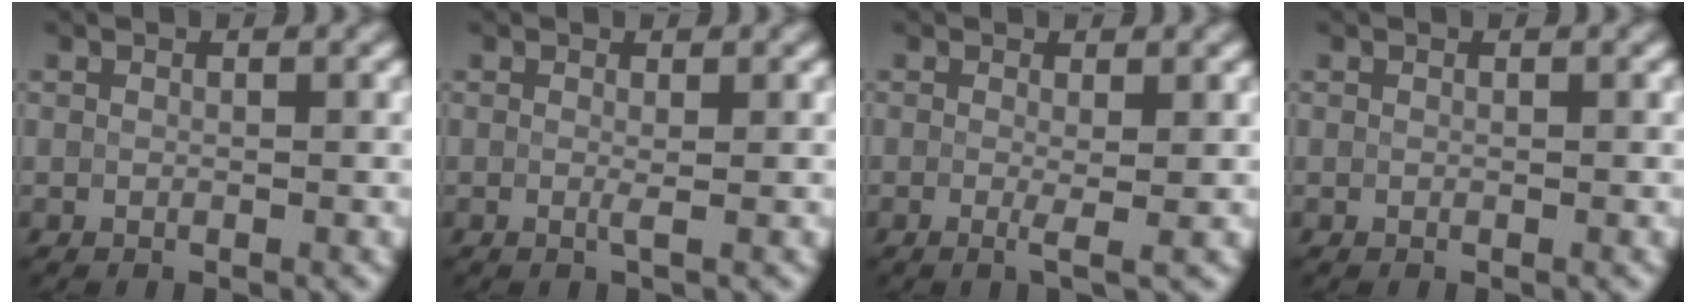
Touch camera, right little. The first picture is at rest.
{"total": 0.7, "force": [-0.1, 0.0, 0.7], "torque": [-0.015, -0.007, -0.003]}
{"total": 1.4, "force": [-0.2, 0.1, 1.4], "torque": [-0.028, -0.010, -0.005]}
{"total": 0.0}